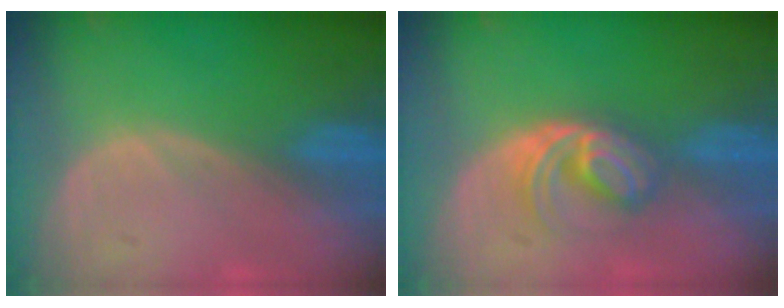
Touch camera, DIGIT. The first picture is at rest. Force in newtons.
{"total": 6.2, "press": 5.2, "slide": 3.4}